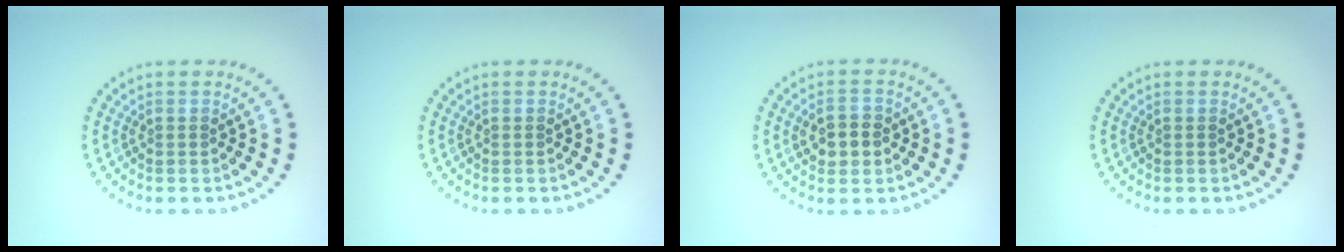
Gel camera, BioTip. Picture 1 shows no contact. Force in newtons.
{"total": 0.0}
{"total": 2.9, "press": 2.9, "slide": 0.2}
{"total": 0.0}